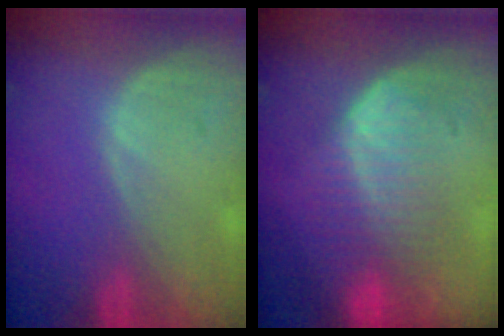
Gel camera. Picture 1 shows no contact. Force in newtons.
{"total": 7.7, "press": 7.4, "slide": 2.2}